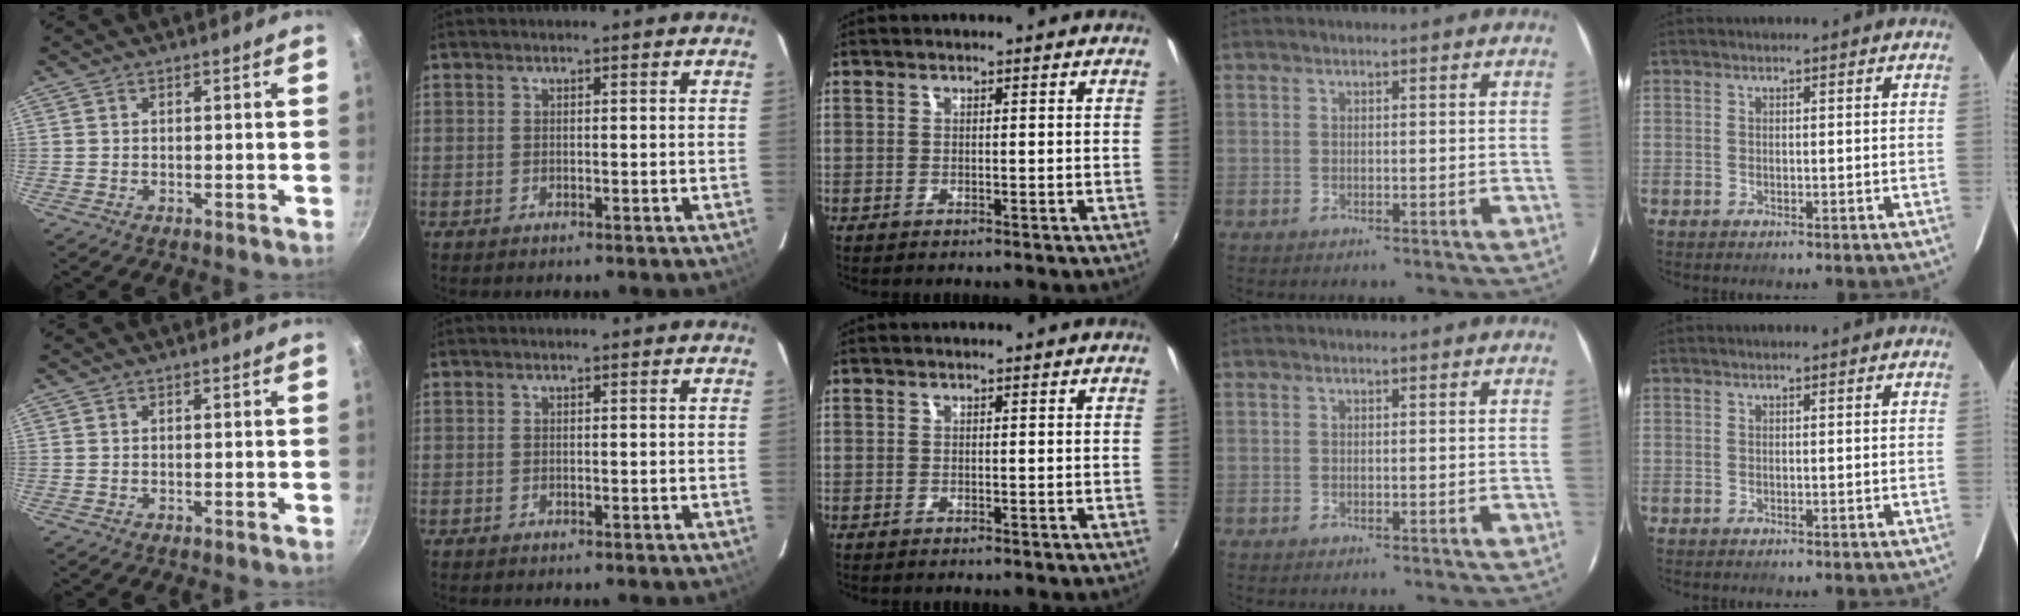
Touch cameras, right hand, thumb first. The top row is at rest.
{}